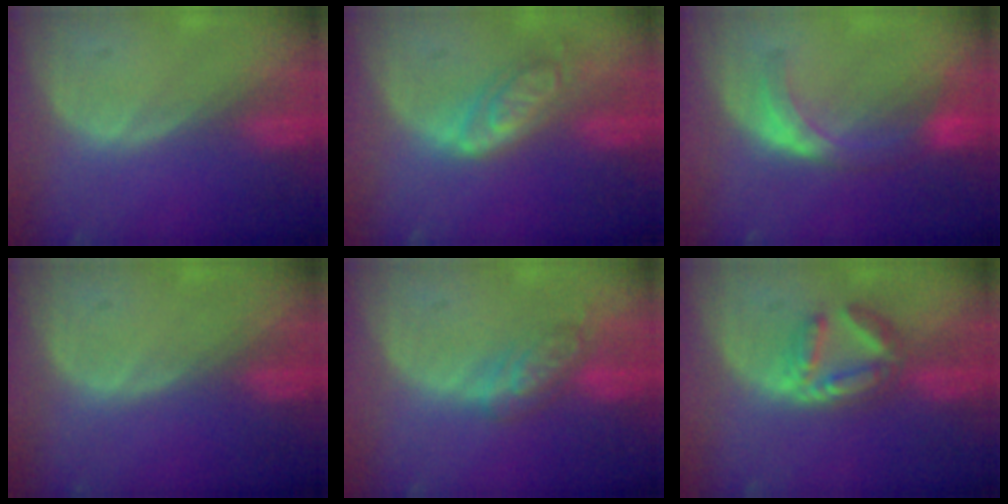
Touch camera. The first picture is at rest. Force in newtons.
{"total": 6.4, "press": 5.6, "slide": 3.1}
{"total": 5.7, "press": 5.4, "slide": 1.9}
{"total": 0.0}
{"total": 5.2, "press": 5.1, "slide": 1.3}
{"total": 5.9, "press": 5.6, "slide": 1.8}